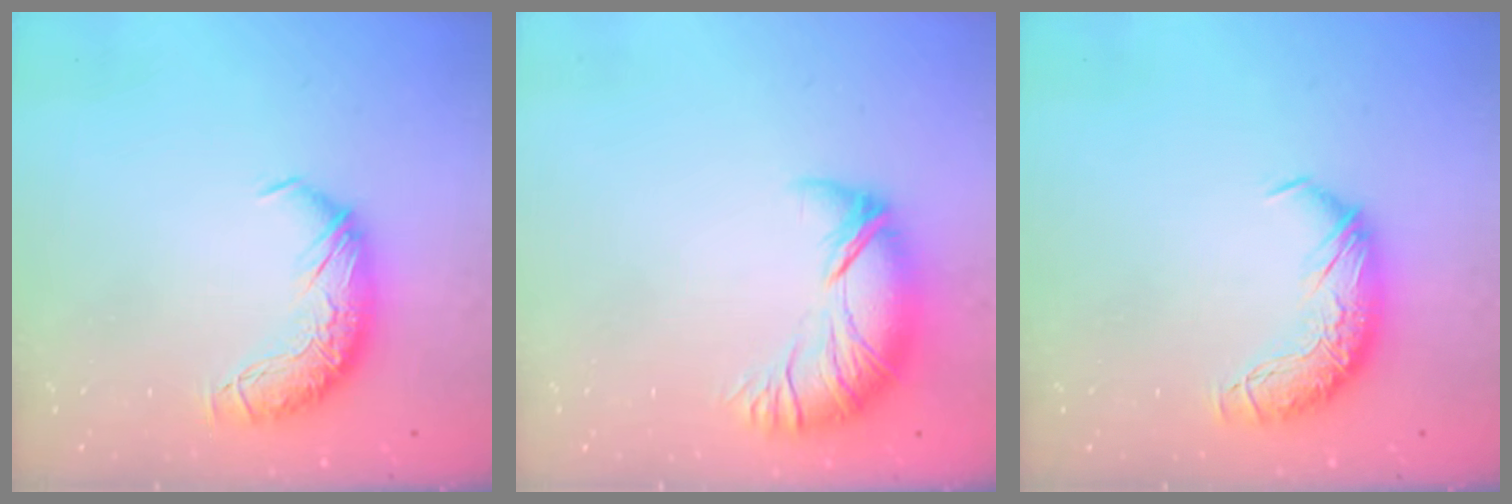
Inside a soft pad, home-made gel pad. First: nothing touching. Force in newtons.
{"total": 2.6, "press": 1.6, "slide": 2.0}
{"total": 0.0}